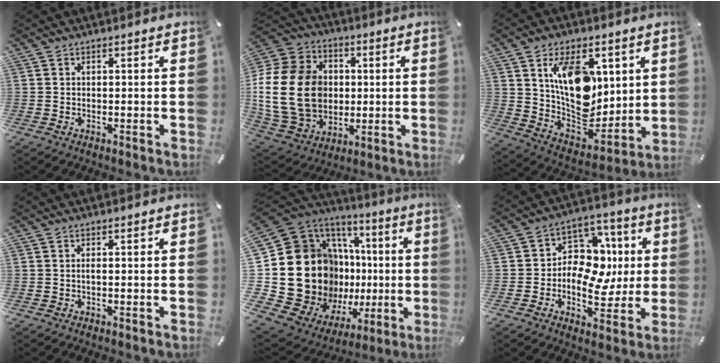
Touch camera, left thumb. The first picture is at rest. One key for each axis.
{"total": 22.6, "fx": -0.4, "fy": 18.0, "fz": 13.6, "tx": -0.277, "ty": 0.019, "tz": 0.001}
{"total": 16.4, "fx": 5.8, "fy": 10.9, "fz": 10.8, "tx": -0.179, "ty": -0.030, "tz": 0.108}
{"total": 0.8, "fx": 0.0, "fy": 0.0, "fz": 0.8, "tx": -0.016, "ty": -0.002, "tz": 0.001}
{"total": 30.4, "fx": -1.1, "fy": 21.4, "fz": 21.6, "tx": -0.378, "ty": -0.067, "tz": 0.045}
{"total": 13.4, "fx": -1.0, "fy": 10.6, "fz": 8.2, "tx": -0.128, "ty": 0.006, "tz": -0.013}